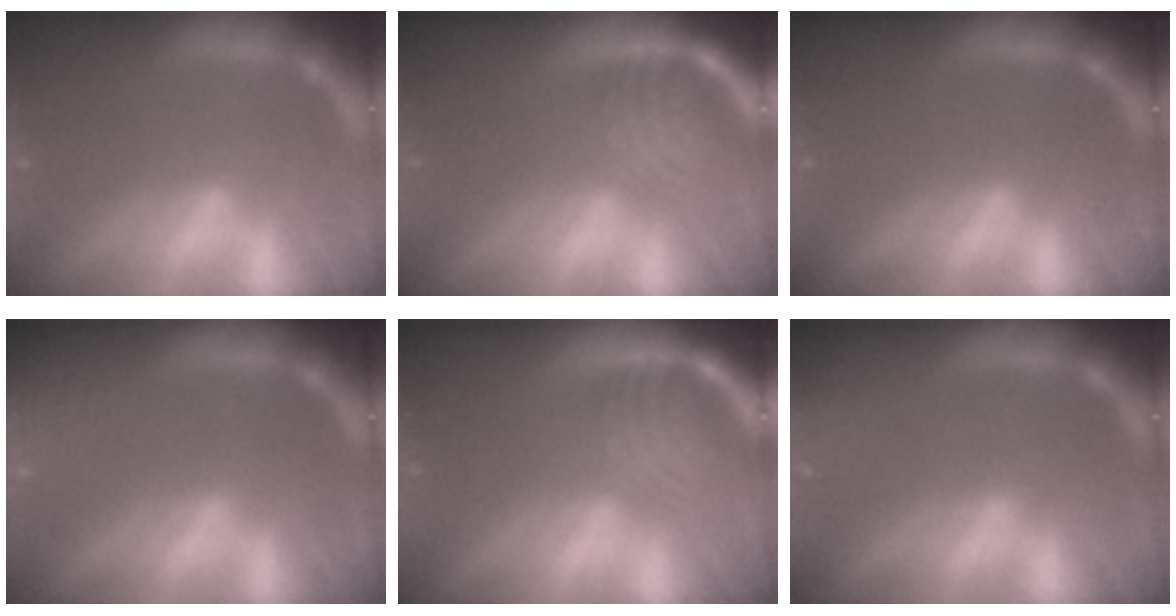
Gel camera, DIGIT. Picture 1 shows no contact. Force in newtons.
{"total": 7.1}
{"total": 0.0}
{"total": 6.1}
{"total": 7.1}
{"total": 3.0}